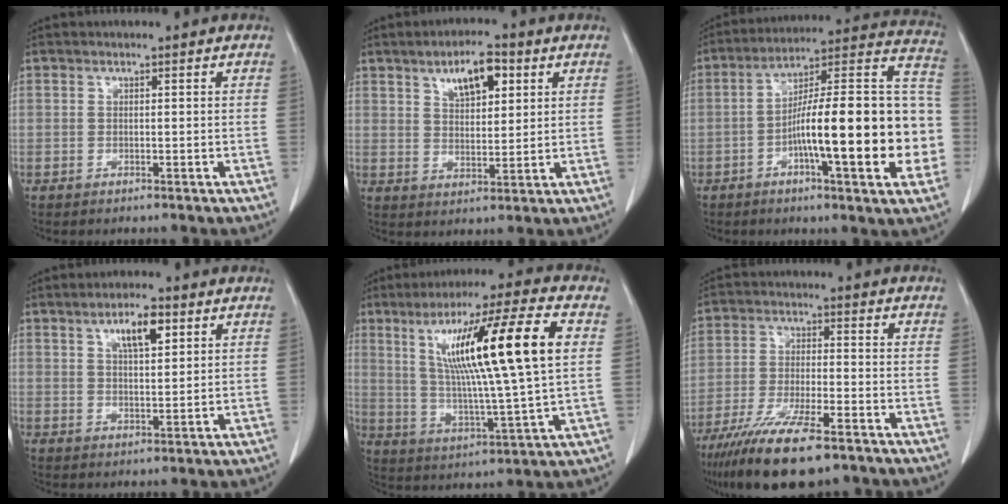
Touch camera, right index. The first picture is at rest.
{"total": 8.2, "force": [4.0, 3.5, 6.2], "torque": [-0.107, 0.007, 0.073]}
{"total": 24.3, "force": [-4.9, 3.9, 23.4], "torque": [-0.282, 0.028, -0.073]}
{"total": 6.7, "force": [3.2, 2.3, 5.4], "torque": [-0.097, 0.005, 0.057]}
{"total": 20.4, "force": [5.3, 0.7, 19.7], "torque": [-0.332, 0.013, 0.081]}
{"total": 15.4, "force": [-10.8, 3.4, 10.5], "torque": [-0.205, -0.036, -0.185]}